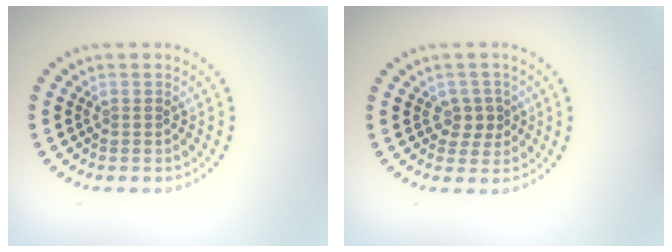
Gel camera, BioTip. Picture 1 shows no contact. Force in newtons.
{"total": 2.0, "press": 1.8, "slide": 0.9}